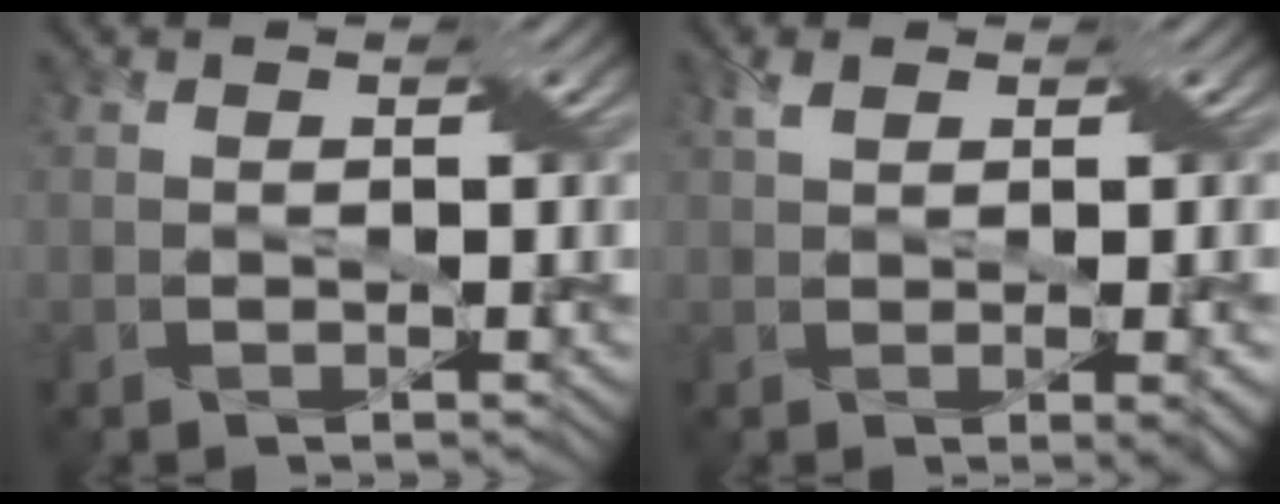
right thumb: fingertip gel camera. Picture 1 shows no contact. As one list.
[{"total": 3.5, "force": [0.6, 1.0, 3.3], "torque": [-0.058, 0.007, 0.015]}]